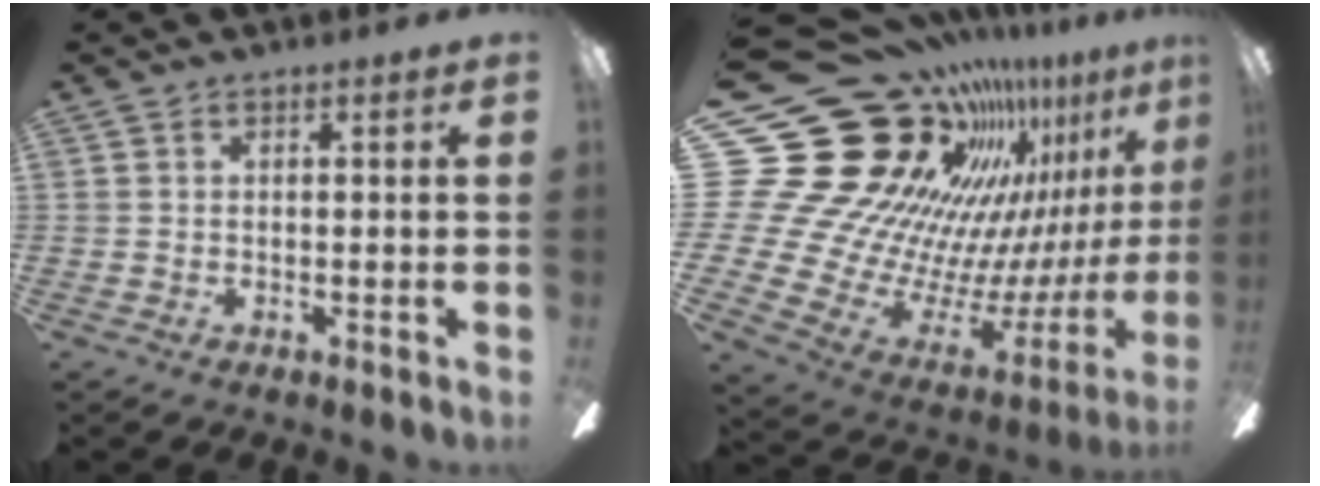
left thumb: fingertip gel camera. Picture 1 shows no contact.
{"total": 31.1, "force": [18.1, 19.2, 16.4], "torque": [-0.254, -0.220, 0.408]}